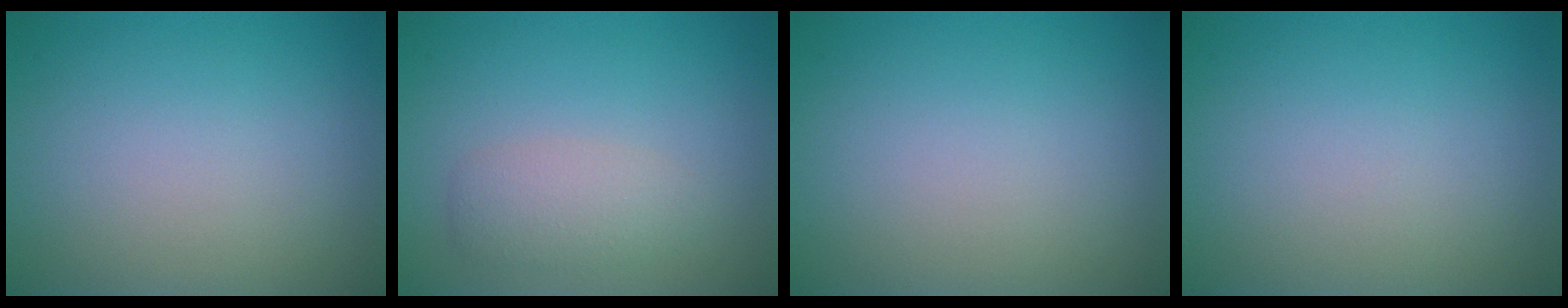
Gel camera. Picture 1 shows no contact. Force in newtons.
{"total": 2.3, "press": 2.3, "slide": 0.1}
{"total": 0.0}
{"total": 0.0}